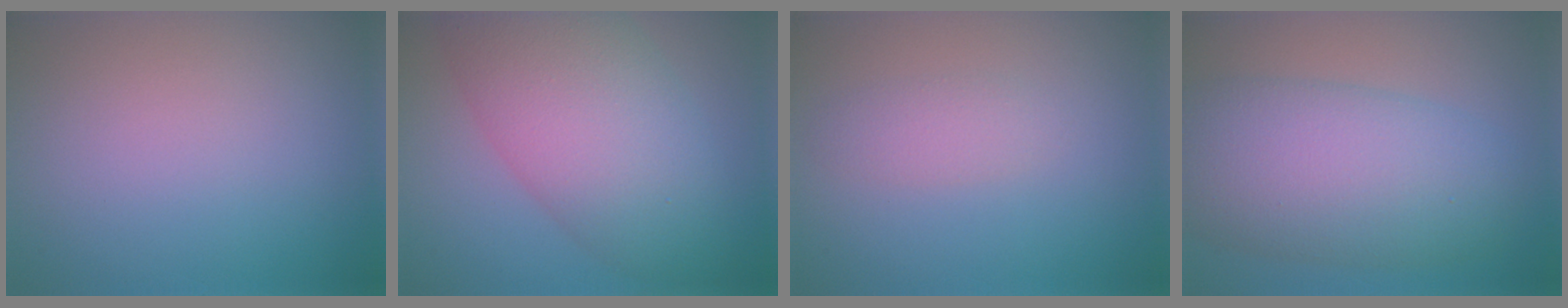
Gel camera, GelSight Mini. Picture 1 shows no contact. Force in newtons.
{"total": 10.6, "press": 10.6, "slide": 0.5}
{"total": 1.7, "press": 1.7, "slide": 0.0}
{"total": 10.0, "press": 10.0, "slide": 0.2}